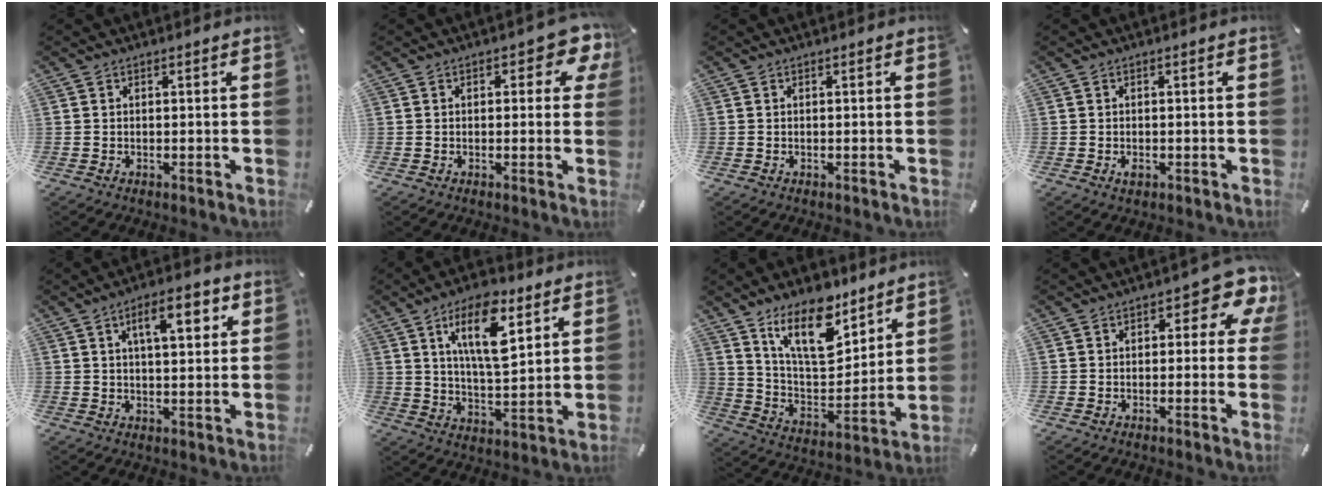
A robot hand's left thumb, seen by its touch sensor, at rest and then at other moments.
{"total": 5.6, "force": [2.1, 2.7, 4.4], "torque": [-0.059, 0.000, 0.029]}
{"total": 0.0}
{"total": 1.4, "force": [-0.5, 0.9, 1.0], "torque": [-0.024, -0.002, -0.011]}
{"total": 9.2, "force": [3.7, 3.5, 7.6], "torque": [-0.114, -0.005, 0.055]}
{"total": 14.7, "force": [7.5, 5.9, 11.1], "torque": [-0.194, -0.020, 0.125]}
{"total": 18.2, "force": [12.5, 8.5, 10.1], "torque": [-0.169, -0.070, 0.220]}
{"total": 8.3, "force": [3.5, 3.8, 6.5], "torque": [-0.083, -0.021, 0.054]}